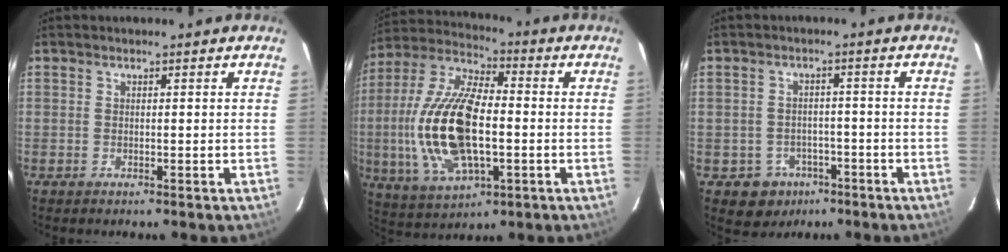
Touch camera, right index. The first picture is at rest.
{"total": 20.3, "force": [-2.5, 9.2, 17.9], "torque": [-0.376, -0.002, -0.041]}
{"total": 6.3, "force": [-3.4, 5.2, 0.9], "torque": [-0.030, 0.027, -0.035]}